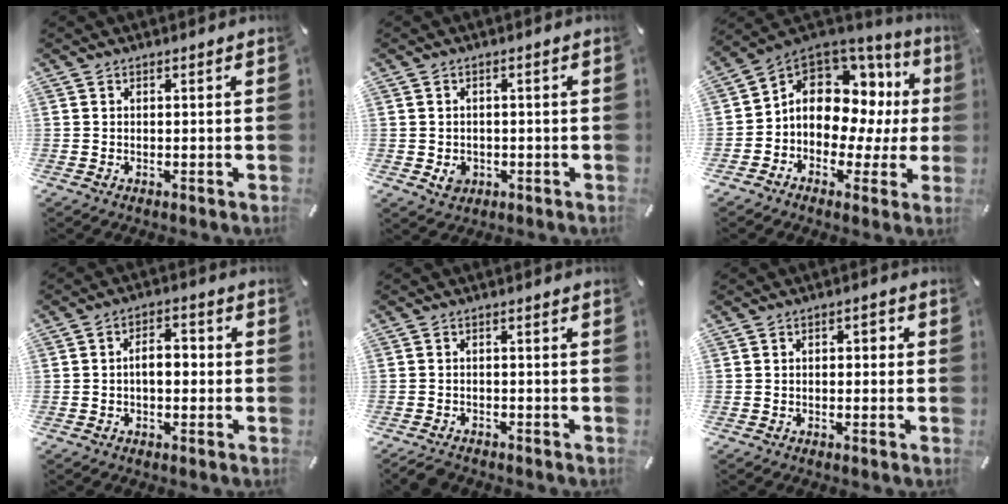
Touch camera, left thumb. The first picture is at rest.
{"total": 3.2, "force": [-0.9, 2.8, 1.4], "torque": [-0.004, 0.000, -0.016]}
{"total": 10.4, "force": [2.4, 8.2, 6.0], "torque": [-0.114, -0.029, 0.043]}
{"total": 5.3, "force": [-1.1, 3.2, 4.1], "torque": [-0.073, 0.019, -0.022]}
{"total": 2.6, "force": [-2.4, 0.9, 0.5], "torque": [-0.021, 0.009, -0.052]}
{"total": 2.0, "force": [-1.0, 1.2, 1.2], "torque": [-0.024, 0.012, -0.023]}